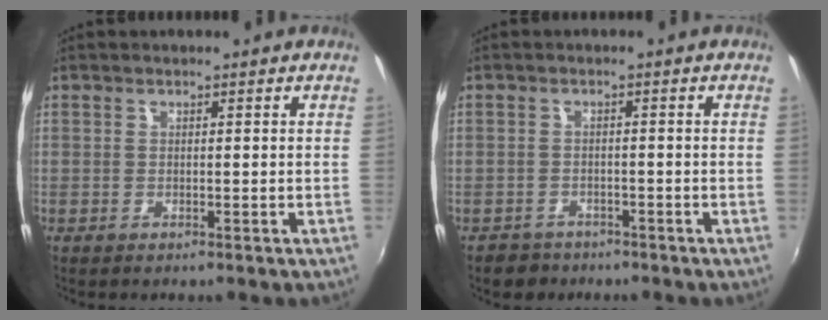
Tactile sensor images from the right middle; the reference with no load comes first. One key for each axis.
{"total": 3.3, "fx": -2.5, "fy": 2.2, "fz": 0.3, "tx": -0.020, "ty": -0.001, "tz": -0.041}